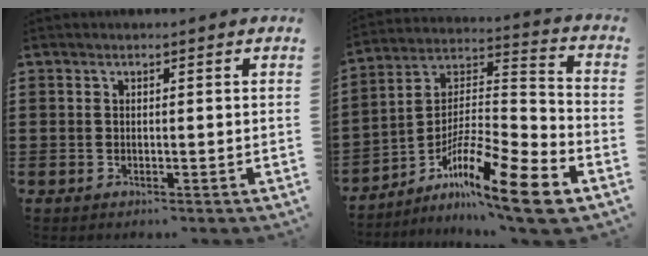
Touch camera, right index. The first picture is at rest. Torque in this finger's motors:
{"motor_torque": [0.30, -0.20, 0.36, 0.05]}